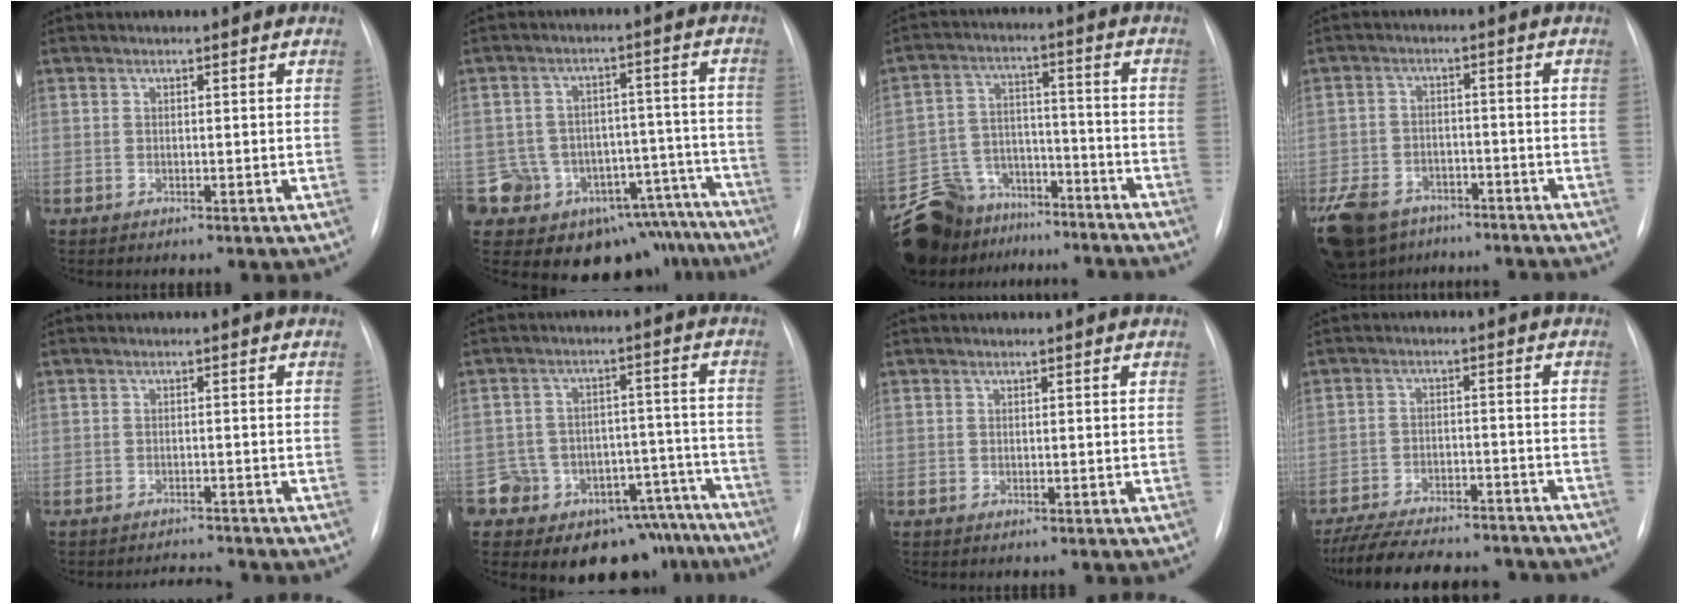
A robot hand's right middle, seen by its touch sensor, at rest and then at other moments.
{"total": 19.1, "force": [-13.8, 12.1, 5.3], "torque": [-0.049, 0.075, -0.161]}
{"total": 18.8, "force": [-15.9, 8.4, 5.5], "torque": [-0.122, 0.031, -0.238]}
{"total": 16.9, "force": [-12.8, 8.6, 7.0], "torque": [-0.184, -0.012, -0.182]}
{"total": 2.6, "force": [-2.5, -0.4, -0.4], "torque": [0.003, -0.011, -0.034]}
{"total": 16.3, "force": [-12.4, 10.1, 2.9], "torque": [-0.008, 0.074, -0.153]}
{"total": 0.0}
{"total": 20.4, "force": [-18.2, 5.0, 8.0], "torque": [-0.157, -0.011, -0.251]}